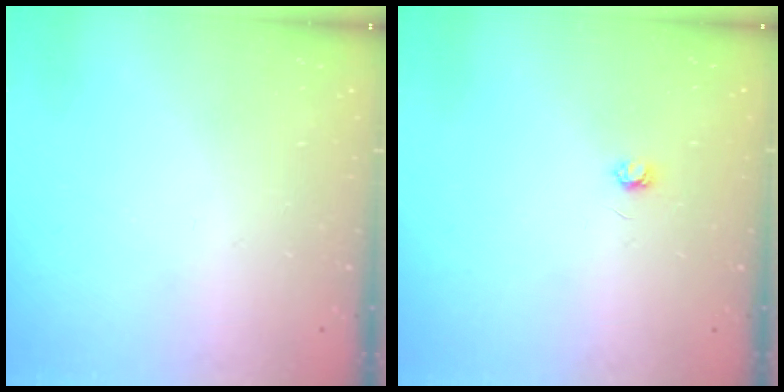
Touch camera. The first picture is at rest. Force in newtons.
{"total": 2.9, "press": 2.9, "slide": 0.3}